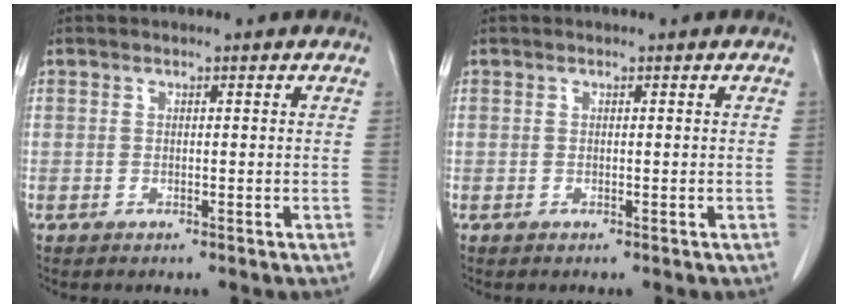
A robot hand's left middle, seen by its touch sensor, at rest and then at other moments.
{"total": 0.0}